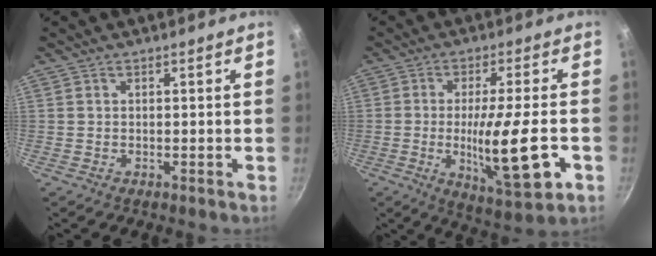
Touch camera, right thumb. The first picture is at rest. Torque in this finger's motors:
{"motor_torque": [1.96, 1.77, 1.51, -0.03, 0.26]}